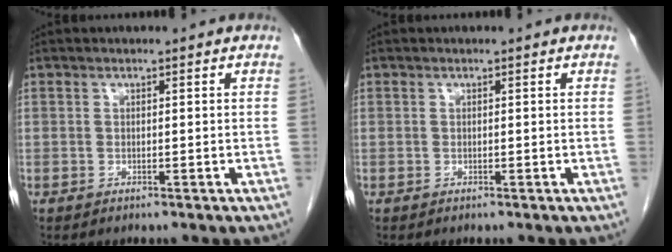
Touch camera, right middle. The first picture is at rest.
{"total": 0.0}